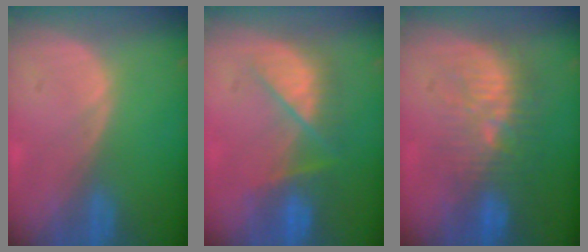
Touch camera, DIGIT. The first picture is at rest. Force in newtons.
{"total": 7.3, "press": 7.1, "slide": 1.7}
{"total": 9.5, "press": 9.1, "slide": 2.7}